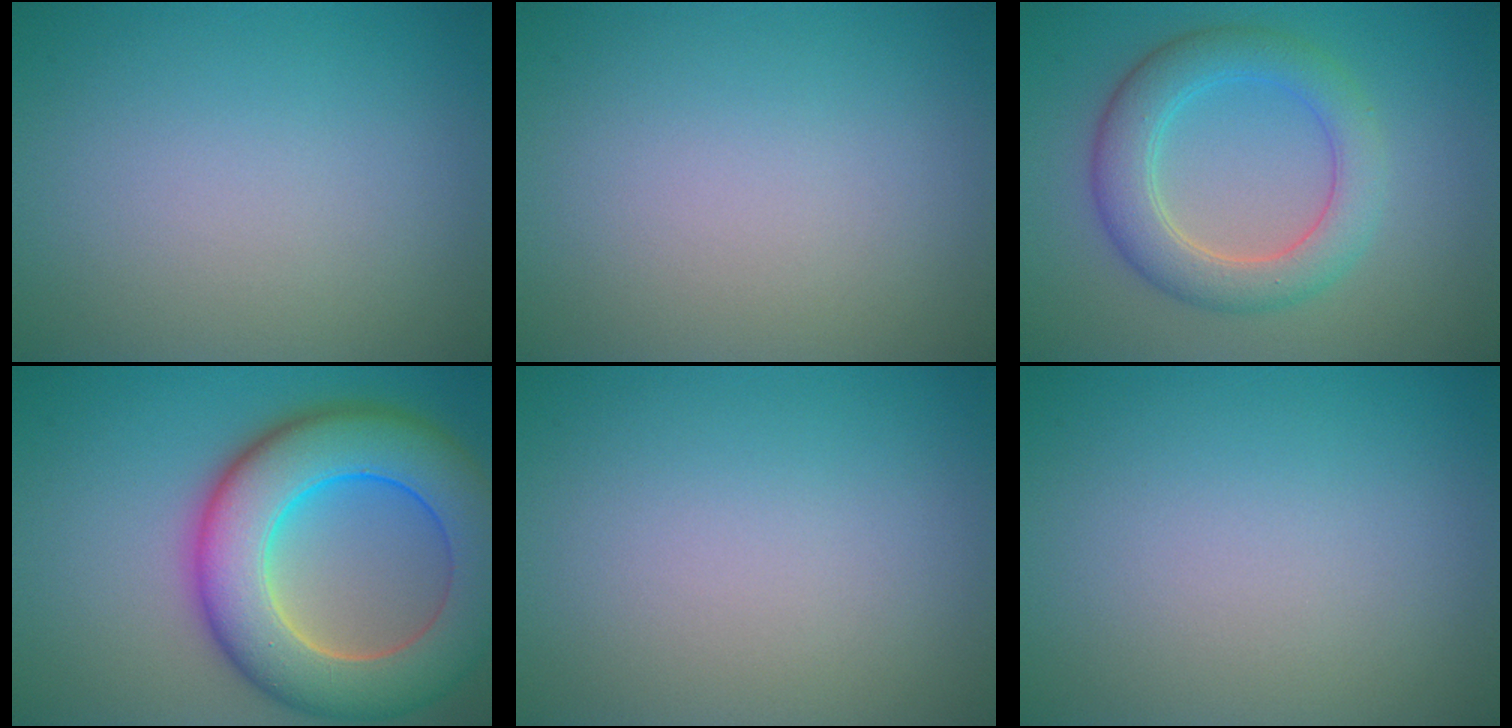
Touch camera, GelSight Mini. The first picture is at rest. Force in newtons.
{"total": 0.0}
{"total": 5.1, "press": 5.1, "slide": 0.1}
{"total": 11.6, "press": 11.6, "slide": 0.5}
{"total": 0.0}
{"total": 0.0}